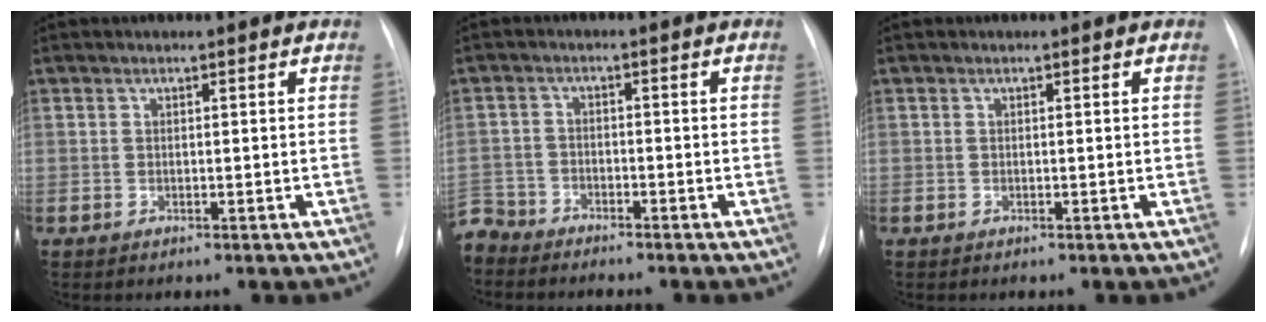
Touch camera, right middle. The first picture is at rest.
{"total": 6.1, "force": [-5.8, 2.0, 0.0], "torque": [0.004, -0.011, -0.115]}
{"total": 0.0}